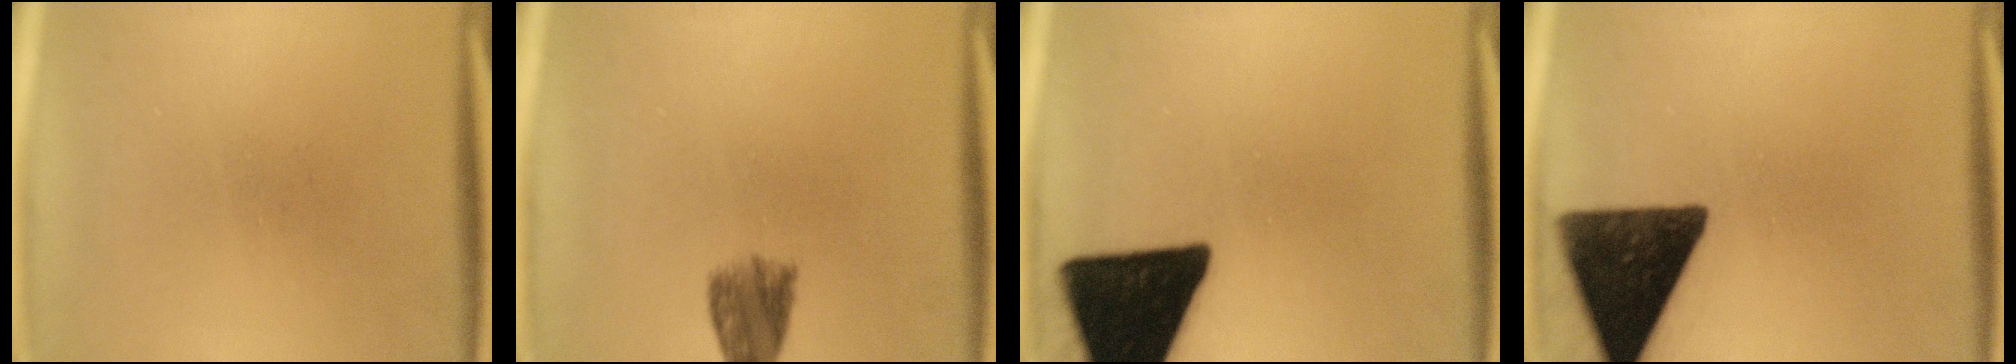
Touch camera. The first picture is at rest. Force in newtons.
{"total": 5.2}
{"total": 19.1}
{"total": 15.5}